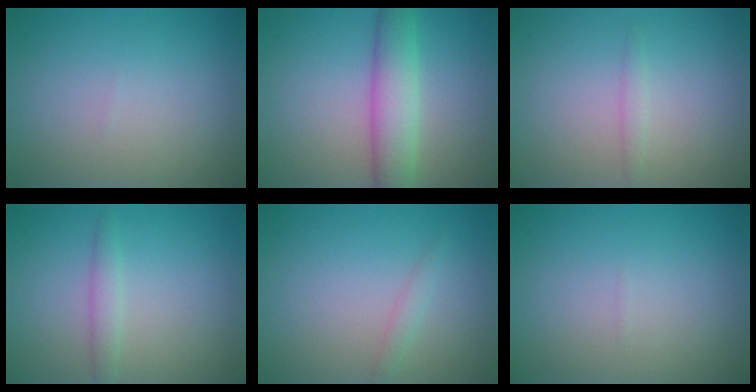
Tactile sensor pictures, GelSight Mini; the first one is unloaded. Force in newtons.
{"total": 4.7, "press": 4.7, "slide": 0.1}
{"total": 0.9, "press": 0.9, "slide": 0.0}
{"total": 1.4, "press": 1.4, "slide": 0.0}
{"total": 1.0, "press": 1.0, "slide": 0.0}
{"total": 0.0}